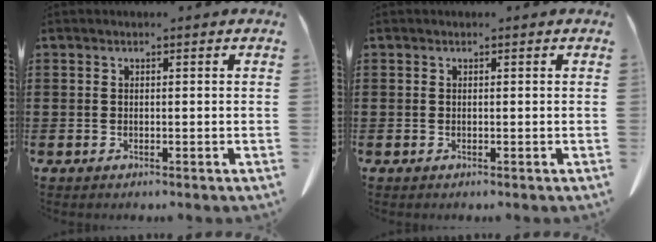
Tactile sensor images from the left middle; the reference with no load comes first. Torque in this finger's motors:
{"motor_torque": [-0.07, 0.10, -0.01, 0.01]}